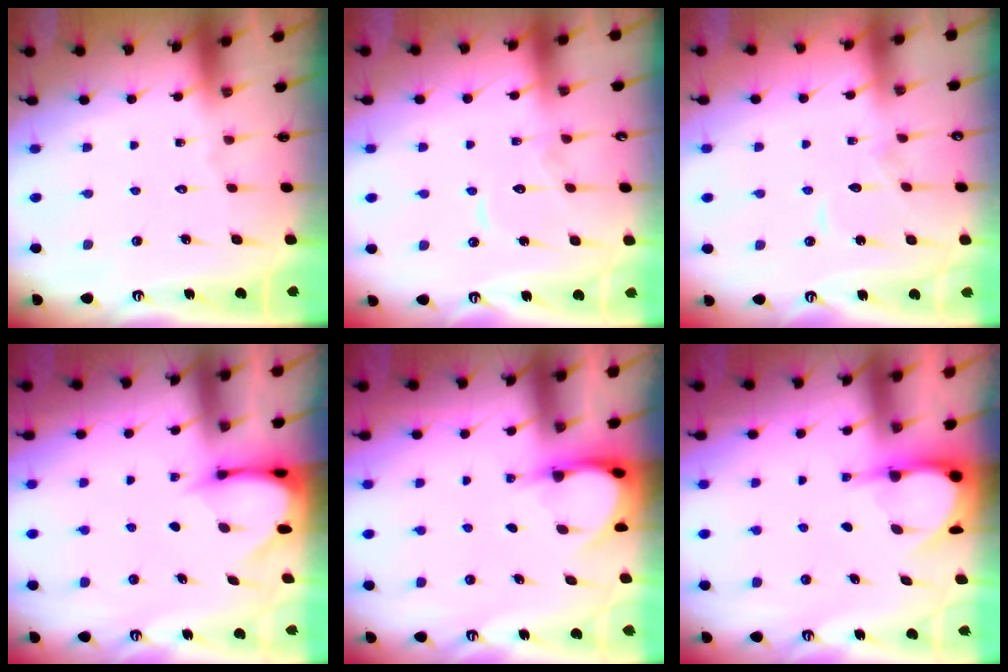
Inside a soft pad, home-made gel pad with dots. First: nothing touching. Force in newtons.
{"total": 8.4, "press": 8.4, "slide": 0.6}
{"total": 6.5, "press": 6.5, "slide": 0.7}
{"total": 3.4, "press": 3.4, "slide": 0.3}
{"total": 3.8, "press": 3.8, "slide": 0.3}
{"total": 6.0, "press": 6.0, "slide": 0.3}